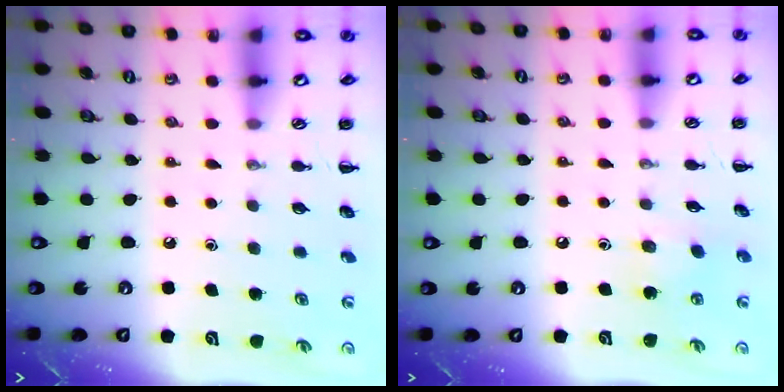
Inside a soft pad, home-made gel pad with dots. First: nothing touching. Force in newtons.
{"total": 5.0, "press": 4.9, "slide": 1.0}